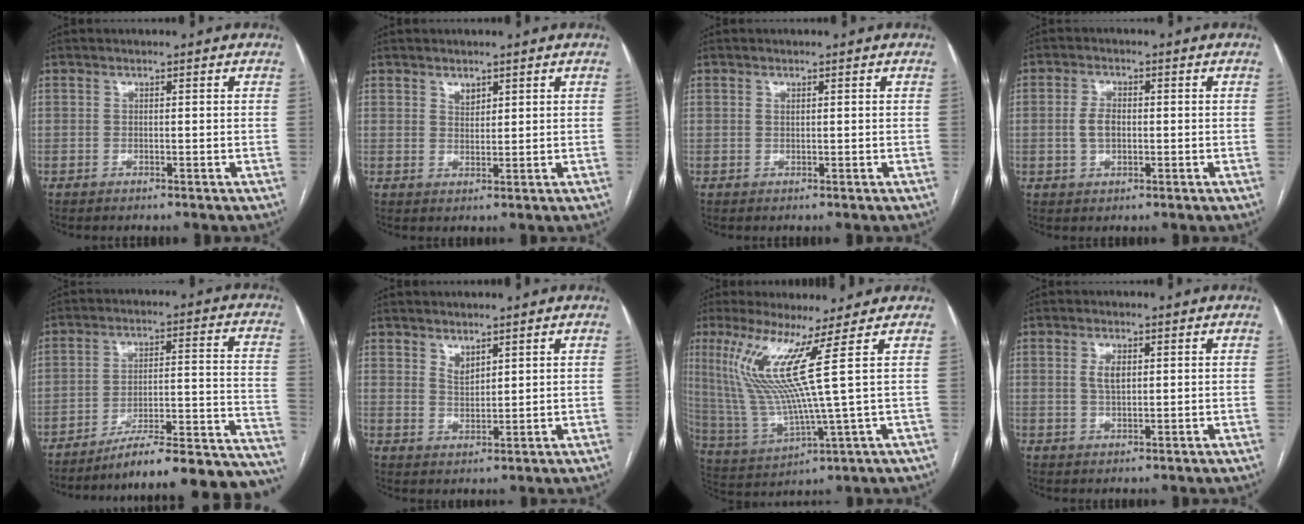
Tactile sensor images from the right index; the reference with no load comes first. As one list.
[{"total": 1.9, "force": [1.3, 1.1, 0.8], "torque": [-0.015, -0.001, 0.026]}, {"total": 0.7, "force": [0.3, 0.4, 0.5], "torque": [-0.010, -0.002, 0.006]}, {"total": 3.5, "force": [-0.1, 2.1, 2.9], "torque": [-0.061, 0.005, -0.002]}, {"total": 24.6, "force": [-22.8, 1.1, 9.3], "torque": [-0.043, 0.021, -0.310]}, {"total": 2.6, "force": [1.9, 1.2, 1.3], "torque": [-0.024, -0.006, 0.044]}, {"total": 11.6, "force": [4.6, -2.2, 10.4], "torque": [-0.226, -0.012, 0.100]}, {"total": 3.2, "force": [0.8, 1.5, 2.7], "torque": [-0.055, 0.002, 0.016]}]